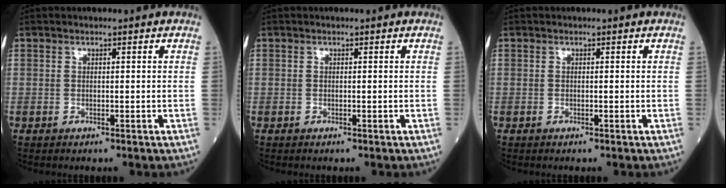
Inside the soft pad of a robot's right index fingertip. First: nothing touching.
{"total": 0.0}
{"total": 0.0}